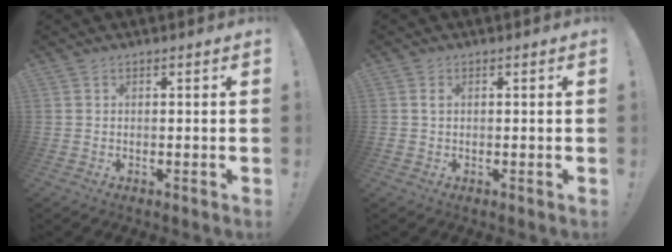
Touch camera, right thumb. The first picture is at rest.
{"total": 0.9, "force": [0.3, 0.5, 0.7], "torque": [-0.008, 0.000, 0.003]}